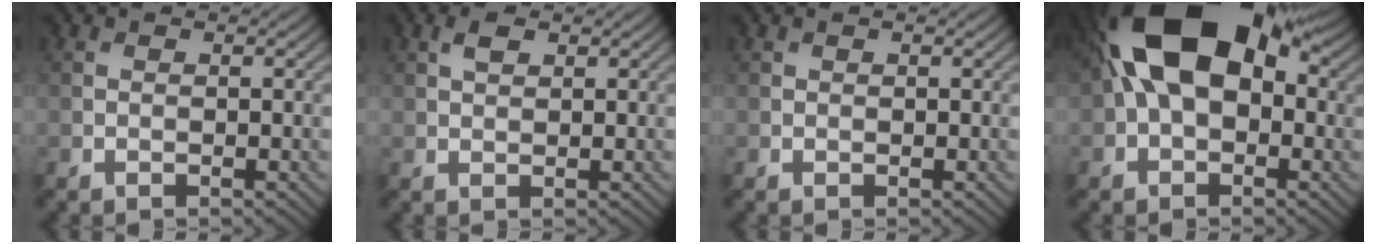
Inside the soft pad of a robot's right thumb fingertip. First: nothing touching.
{"total": 1.9, "force": [1.0, 0.9, 1.3], "torque": [-0.029, 0.006, 0.018]}
{"total": 0.0}
{"total": 16.8, "force": [3.0, 10.5, 12.7], "torque": [-0.211, 0.027, 0.036]}